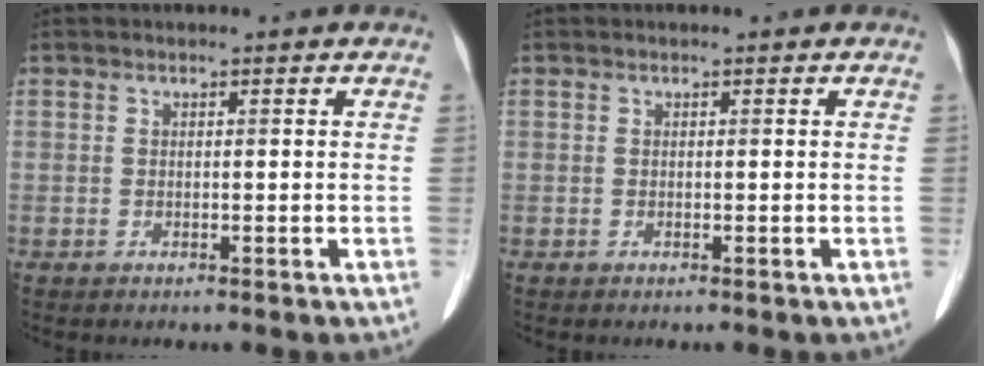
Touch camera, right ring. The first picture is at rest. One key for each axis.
{"total": 0.0}